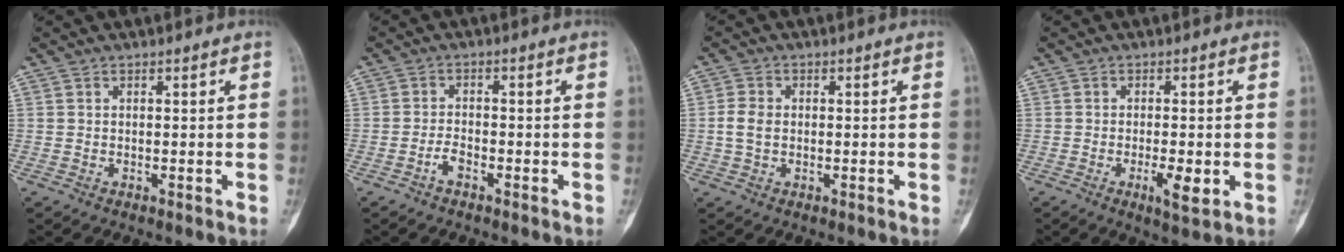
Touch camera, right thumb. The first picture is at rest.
{"total": 2.1, "force": [-1.4, 0.9, 1.3], "torque": [-0.026, 0.010, -0.030]}
{"total": 3.4, "force": [-0.1, 2.5, 2.4], "torque": [-0.050, 0.007, -0.005]}
{"total": 4.6, "force": [-1.3, 1.3, 4.2], "torque": [-0.069, -0.008, -0.020]}